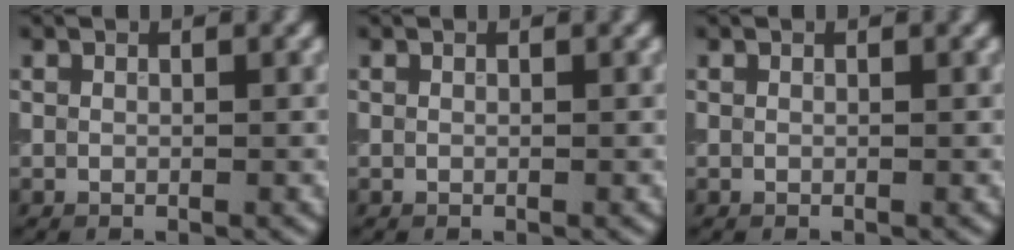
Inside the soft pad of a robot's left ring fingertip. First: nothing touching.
{"total": 0.0}
{"total": 0.0}